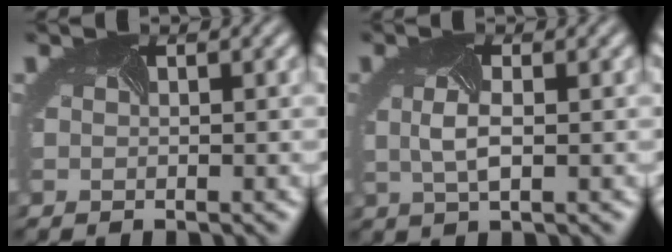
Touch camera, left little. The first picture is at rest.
{"total": 2.4, "force": [0.1, 0.8, 2.2], "torque": [-0.058, -0.005, 0.002]}